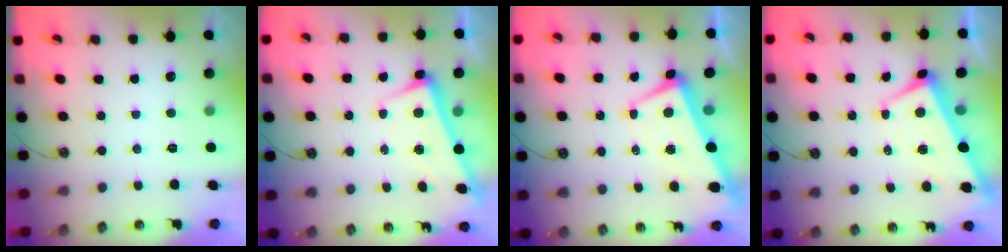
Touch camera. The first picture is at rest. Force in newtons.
{"total": 2.6, "press": 2.5, "slide": 0.7}
{"total": 1.1, "press": 0.6, "slide": 0.9}
{"total": 1.7, "press": 1.4, "slide": 0.9}